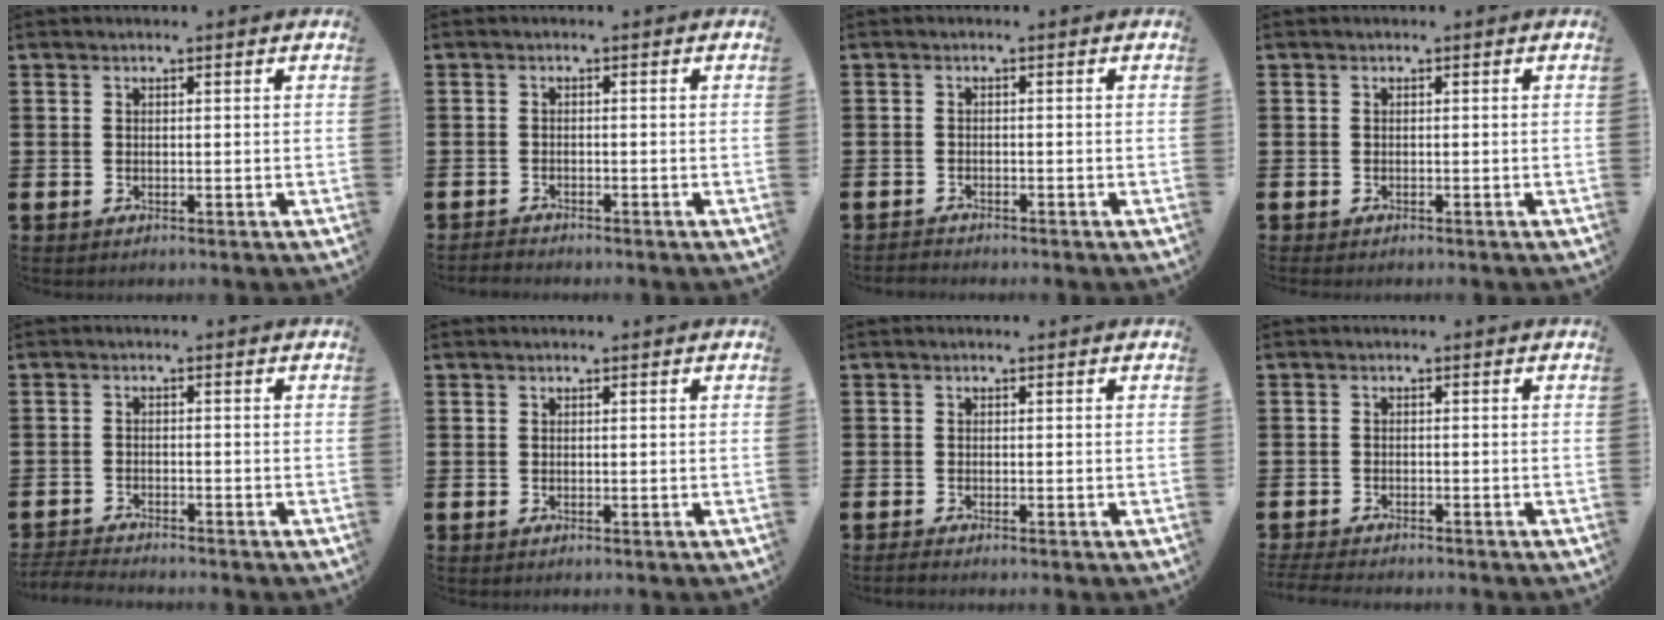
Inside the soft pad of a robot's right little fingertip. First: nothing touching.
{"total": 1.0, "force": [-0.9, 0.1, 0.0], "torque": [-0.004, 0.001, -0.019]}
{"total": 0.9, "force": [-0.8, 0.1, -0.1], "torque": [-0.003, 0.001, -0.018]}
{"total": 0.0}
{"total": 2.0, "force": [-2.0, 0.1, 0.1], "torque": [-0.004, 0.003, -0.043]}
{"total": 0.0}
{"total": 0.5, "force": [-0.4, 0.0, 0.3], "torque": [-0.006, -0.002, -0.007]}
{"total": 1.5, "force": [-1.4, 0.2, 0.3], "torque": [-0.008, 0.003, -0.029]}